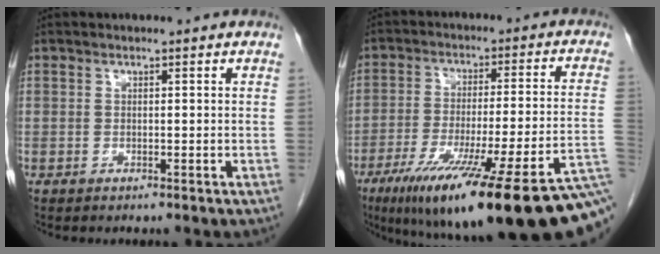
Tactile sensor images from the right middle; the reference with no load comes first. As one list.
[{"total": 27.7, "force": [-17.0, 2.2, 21.8], "torque": [-0.251, -0.023, -0.256]}]